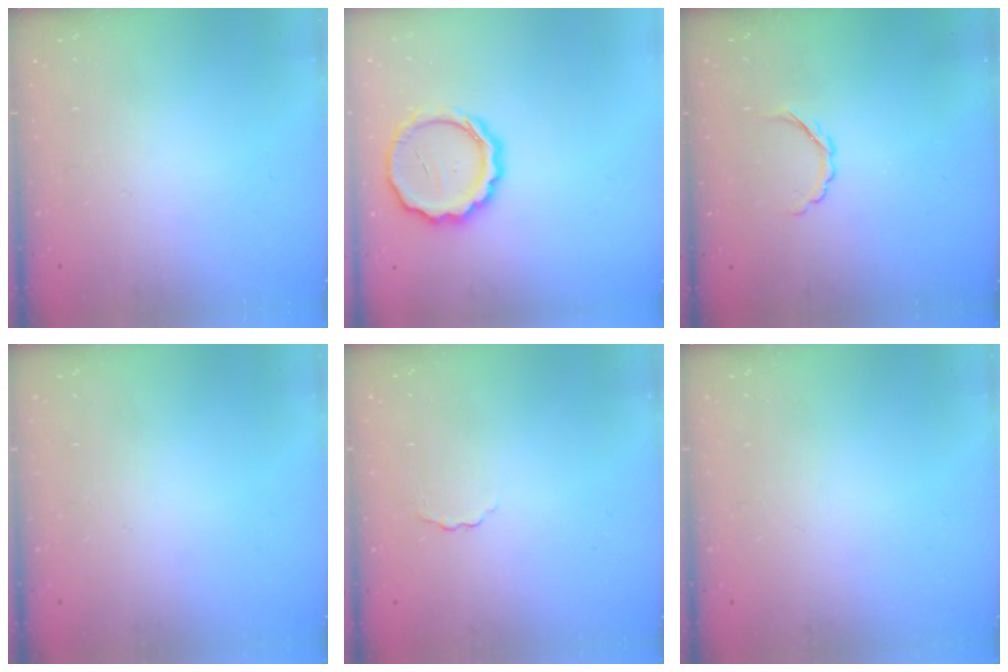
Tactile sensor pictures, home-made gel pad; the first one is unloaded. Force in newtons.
{"total": 12.5, "press": 12.2, "slide": 2.7}
{"total": 2.7, "press": 2.6, "slide": 0.7}
{"total": 0.0}
{"total": 1.2, "press": 1.2, "slide": 0.3}
{"total": 0.0}